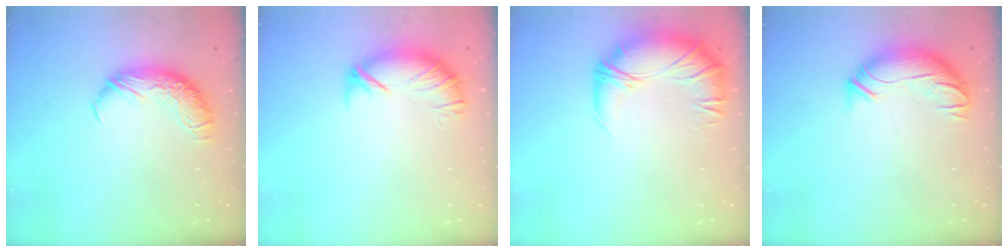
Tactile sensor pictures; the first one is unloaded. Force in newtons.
{"total": 5.0, "press": 4.5, "slide": 2.1}
{"total": 2.8, "press": 0.1, "slide": 2.8}
{"total": 3.5, "press": 2.3, "slide": 2.7}